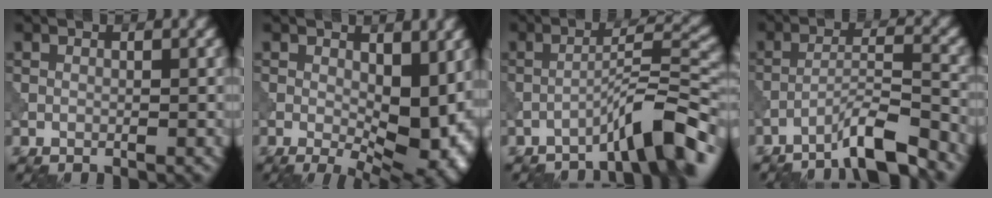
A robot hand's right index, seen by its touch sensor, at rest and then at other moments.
{"total": 9.5, "force": [-0.1, 4.9, 8.1], "torque": [-0.109, -0.013, 0.003]}
{"total": 6.5, "force": [-4.7, 0.7, 4.4], "torque": [-0.060, 0.021, -0.080]}
{"total": 5.4, "force": [-4.2, 0.3, 3.3], "torque": [-0.054, 0.014, -0.083]}